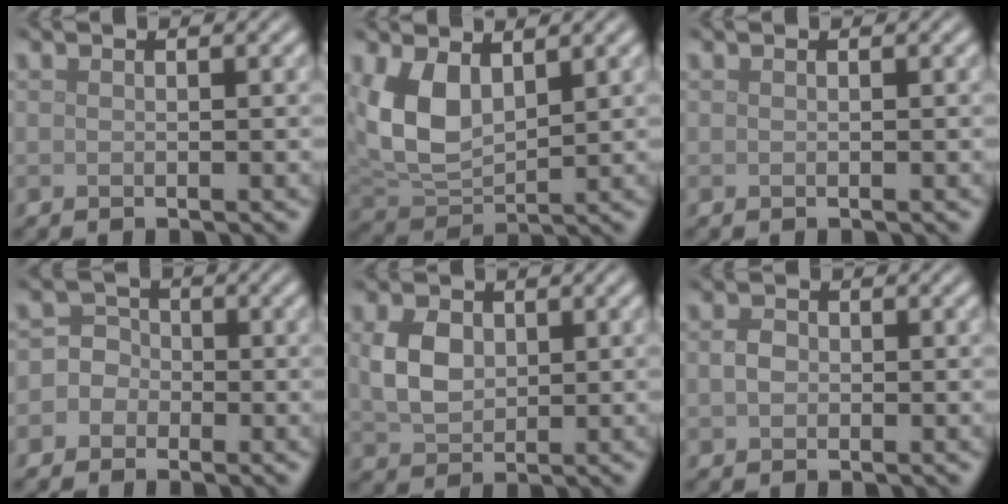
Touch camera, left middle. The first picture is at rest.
{"total": 6.3, "force": [2.0, 3.7, 4.7], "torque": [-0.106, -0.005, 0.042]}
{"total": 0.0}
{"total": 3.5, "force": [-0.9, 3.3, 0.8], "torque": [0.016, 0.022, -0.044]}
{"total": 4.1, "force": [0.7, 3.0, 2.7], "torque": [-0.065, 0.001, 0.015]}
{"total": 1.4, "force": [-0.1, 1.2, 0.8], "torque": [-0.016, -0.001, -0.006]}